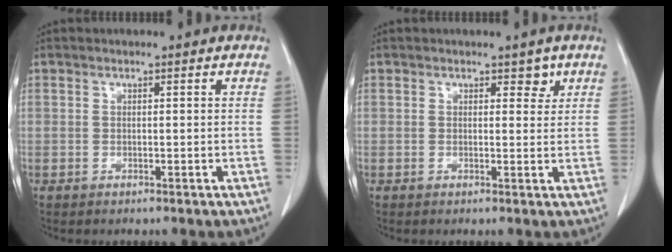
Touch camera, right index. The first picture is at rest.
{"total": 2.4, "force": [1.5, 1.3, 1.2], "torque": [-0.010, -0.004, 0.021]}